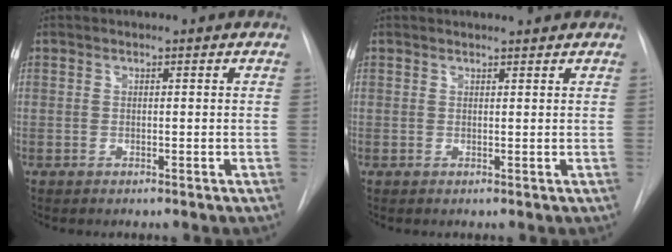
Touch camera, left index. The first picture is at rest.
{"total": 2.5, "force": [2.5, 0.2, 0.4], "torque": [-0.006, 0.013, 0.030]}